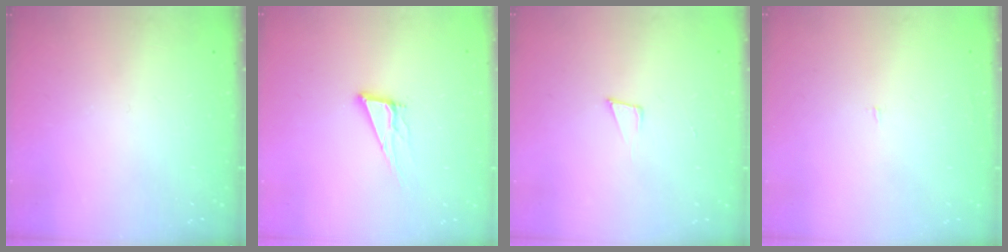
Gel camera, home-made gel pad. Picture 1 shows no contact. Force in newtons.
{"total": 10.8, "press": 10.5, "slide": 2.6}
{"total": 4.8, "press": 3.6, "slide": 3.2}
{"total": 1.2, "press": 1.2, "slide": 0.1}